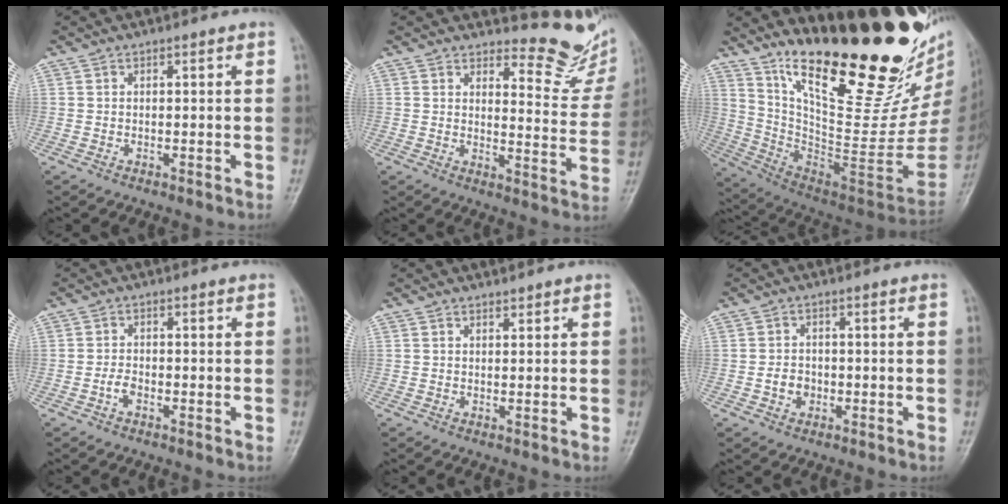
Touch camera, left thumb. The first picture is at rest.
{"total": 12.6, "force": [11.4, 4.1, 3.5], "torque": [-0.008, -0.119, 0.122]}
{"total": 33.4, "force": [22.7, 9.1, 22.8], "torque": [-0.308, -0.145, 0.360]}
{"total": 1.7, "force": [-0.7, 1.0, 1.1], "torque": [-0.022, 0.005, -0.016]}
{"total": 1.1, "force": [1.0, 0.3, 0.0], "torque": [0.004, -0.010, 0.016]}
{"total": 2.8, "force": [-0.6, 2.3, 1.4], "torque": [-0.013, 0.006, -0.009]}